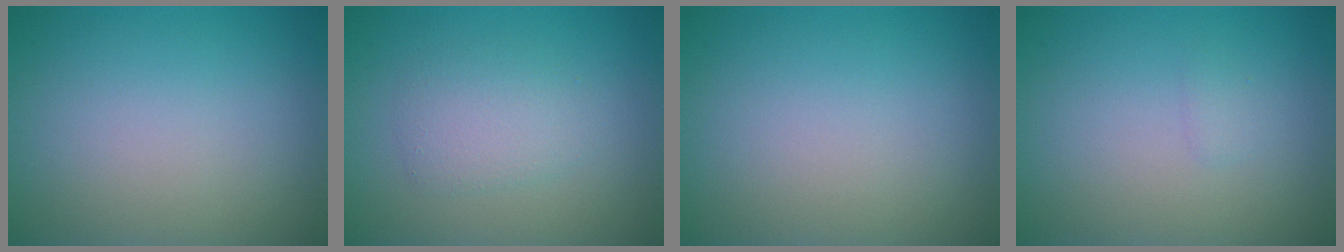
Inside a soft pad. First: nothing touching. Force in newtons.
{"total": 2.4, "press": 2.4, "slide": 0.1}
{"total": 0.0}
{"total": 0.7, "press": 0.7, "slide": 0.1}